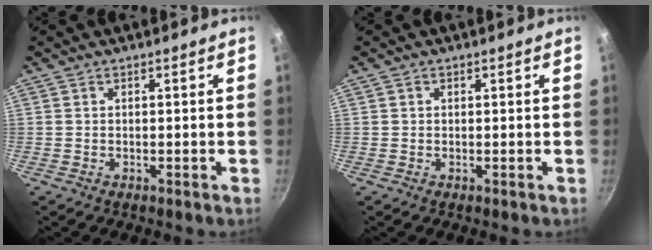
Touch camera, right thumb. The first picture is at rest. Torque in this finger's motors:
{"motor_torque": [-0.73, -0.01, 0.29, 0.24, 0.05]}